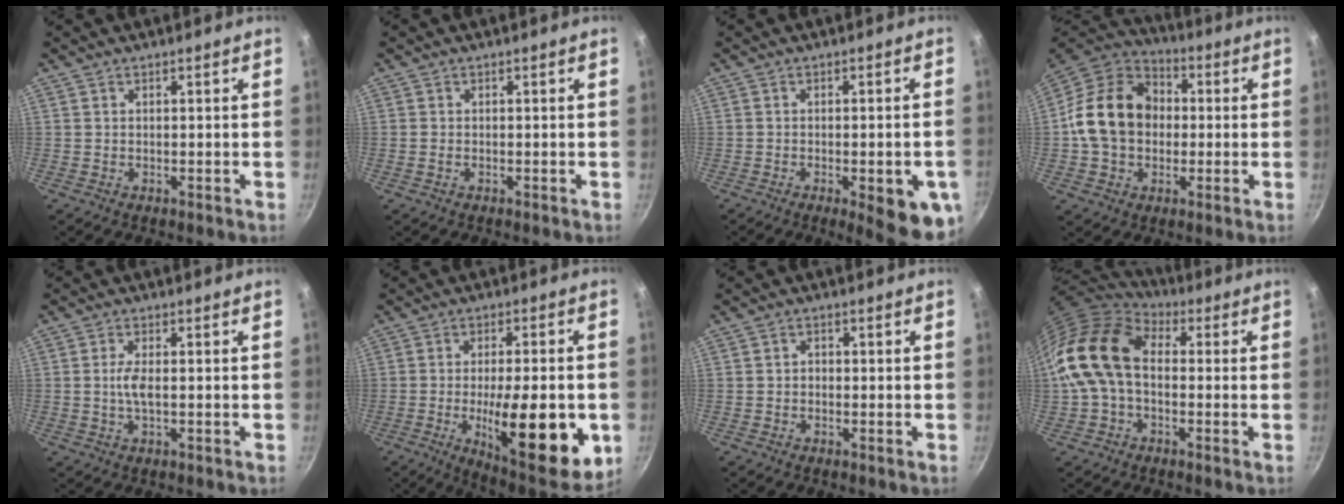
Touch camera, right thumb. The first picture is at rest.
{"total": 0.8, "force": [-0.2, 0.5, 0.5], "torque": [-0.011, 0.001, -0.005]}
{"total": 11.3, "force": [-3.9, 3.4, 10.0], "torque": [-0.099, 0.006, -0.046]}
{"total": 17.4, "force": [0.1, 13.6, 10.8], "torque": [-0.160, 0.035, -0.012]}
{"total": 3.3, "force": [-0.2, 1.1, 3.2], "torque": [-0.071, 0.003, -0.006]}
{"total": 20.9, "force": [-4.7, 6.7, 19.2], "torque": [-0.255, -0.006, -0.063]}
{"total": 1.4, "force": [-0.3, 1.1, 0.7], "torque": [-0.010, 0.006, -0.008]}
{"total": 16.0, "force": [0.2, 10.9, 11.6], "torque": [-0.206, 0.033, -0.012]}